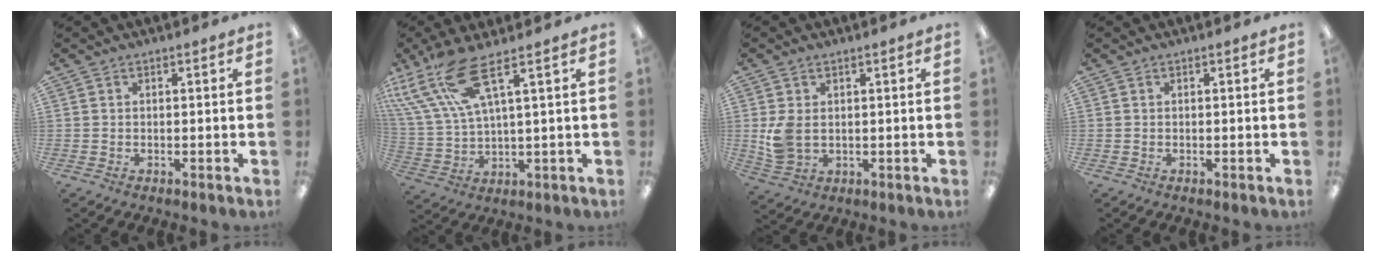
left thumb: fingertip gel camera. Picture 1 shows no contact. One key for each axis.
{"total": 14.1, "fx": 8.1, "fy": 3.9, "fz": 10.8, "tx": -0.244, "ty": -0.031, "tz": 0.145}
{"total": 6.3, "fx": 0.9, "fy": 4.2, "fz": 4.7, "tx": -0.105, "ty": -0.003, "tz": 0.015}
{"total": 0.0}